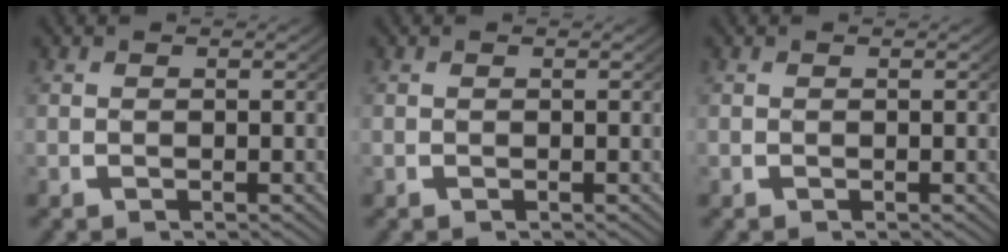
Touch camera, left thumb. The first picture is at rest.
{"total": 0.0}
{"total": 0.0}